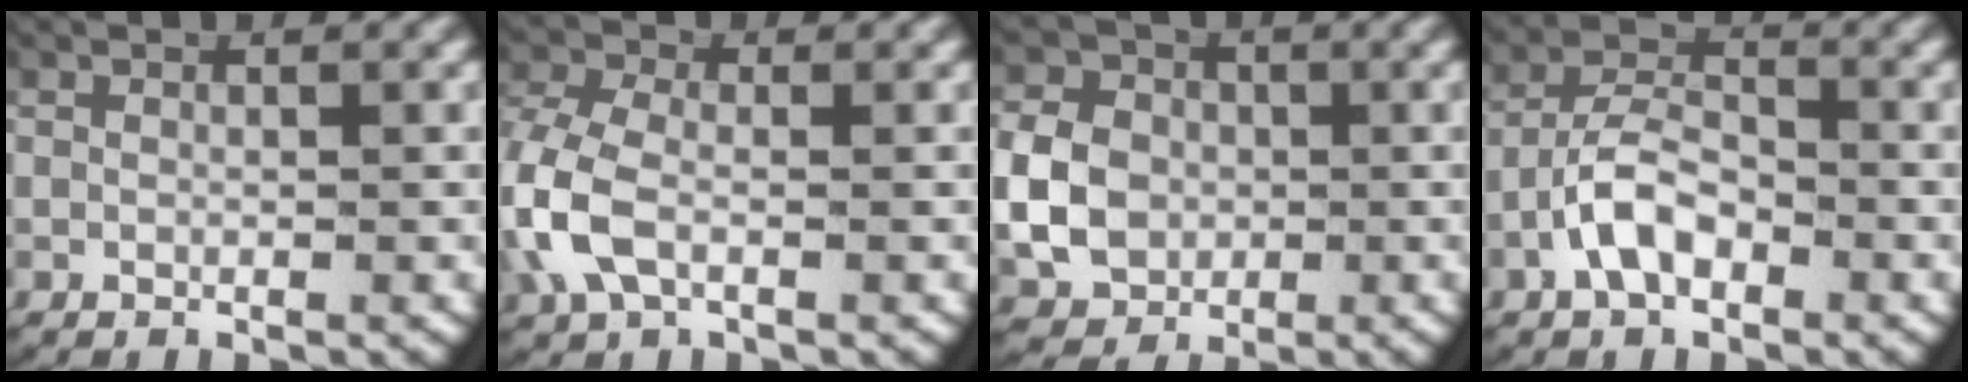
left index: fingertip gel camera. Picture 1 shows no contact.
{"total": 5.4, "force": [-0.7, 4.1, 3.5], "torque": [-0.110, -0.020, -0.007]}
{"total": 6.6, "force": [-0.5, 5.8, 3.2], "torque": [-0.066, -0.016, -0.002]}
{"total": 4.7, "force": [-2.2, 2.9, 2.9], "torque": [-0.057, -0.007, -0.039]}